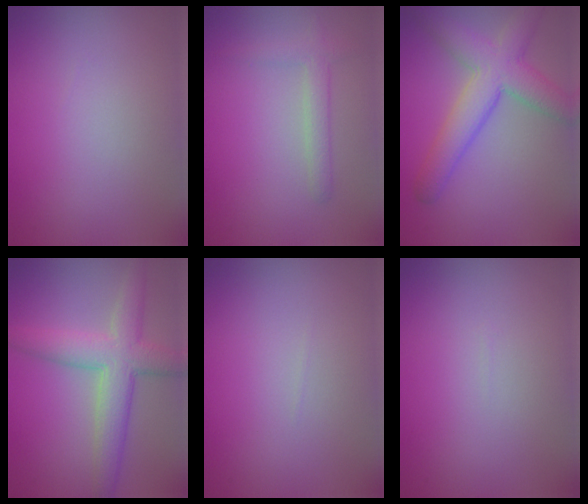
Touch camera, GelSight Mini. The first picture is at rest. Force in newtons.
{"total": 1.8, "press": 1.8, "slide": 0.2}
{"total": 6.0, "press": 6.0, "slide": 0.2}
{"total": 5.3, "press": 5.3, "slide": 0.1}
{"total": 0.0}
{"total": 0.0}